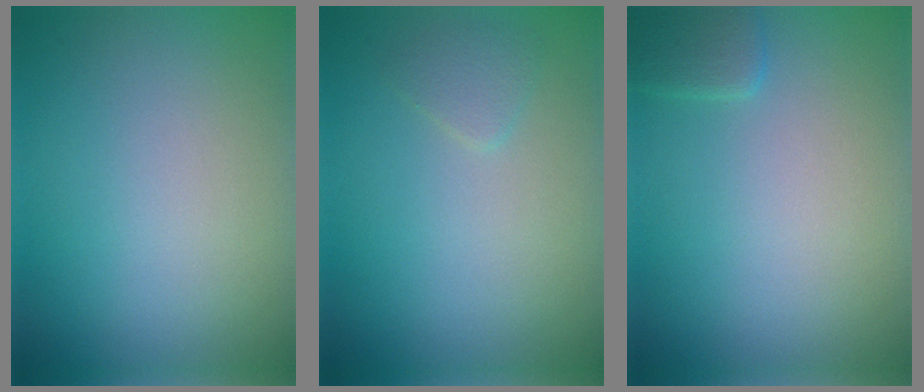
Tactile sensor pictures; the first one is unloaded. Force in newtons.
{"total": 1.1, "press": 1.1, "slide": 0.0}
{"total": 1.5, "press": 1.5, "slide": 0.1}